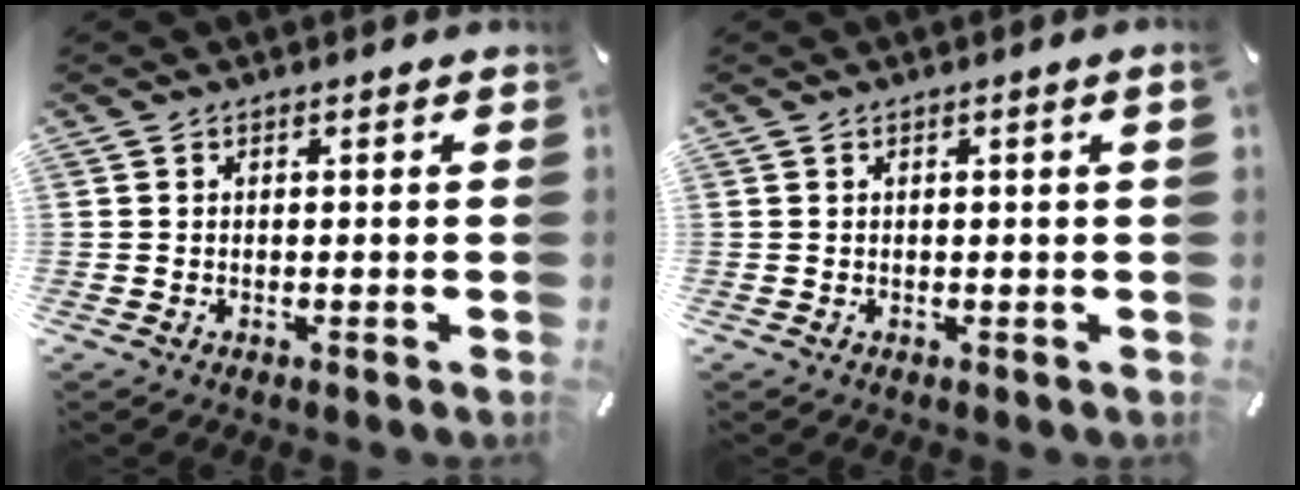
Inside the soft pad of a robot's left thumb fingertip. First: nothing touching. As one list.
[{"total": 1.2, "force": [0.3, -0.1, 1.2], "torque": [-0.020, -0.001, 0.005]}]